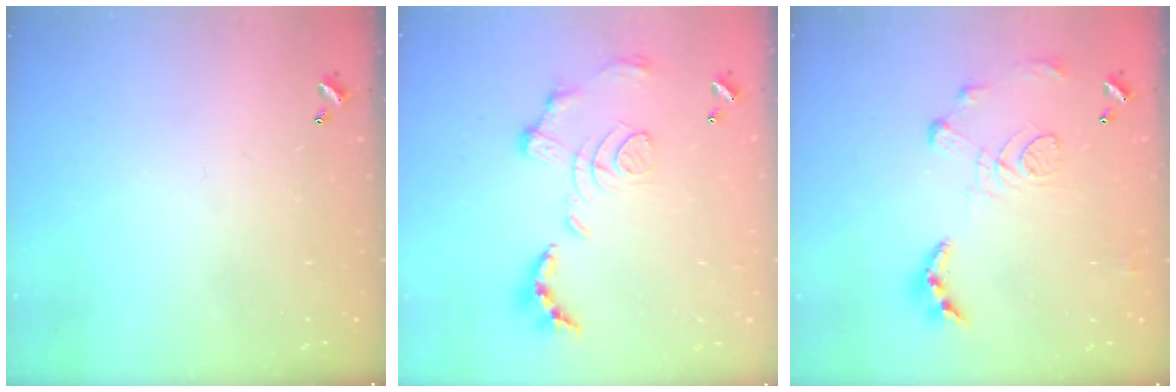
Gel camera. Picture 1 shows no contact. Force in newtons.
{"total": 1.5, "press": 0.8, "slide": 1.3}
{"total": 11.4, "press": 11.3, "slide": 1.0}